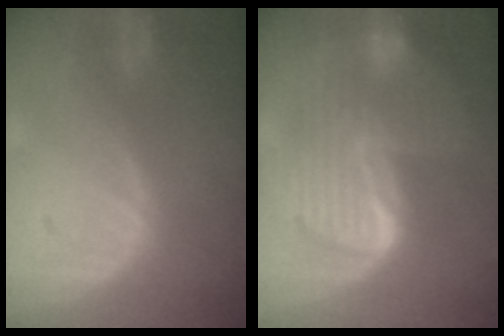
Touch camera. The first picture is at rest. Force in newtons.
{"total": 10.1, "press": 10.1, "slide": 1.0}